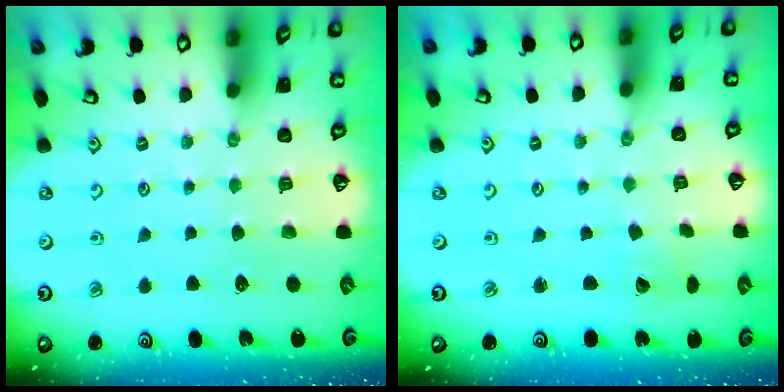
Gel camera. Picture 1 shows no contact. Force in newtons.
{"total": 2.6, "press": 2.6, "slide": 0.2}